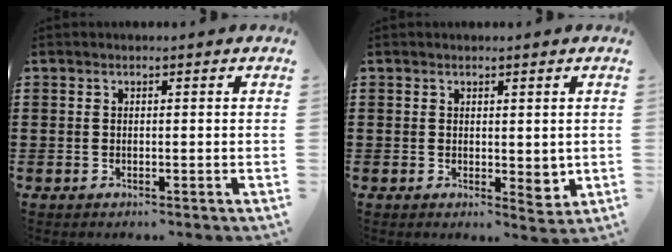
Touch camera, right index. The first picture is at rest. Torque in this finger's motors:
{"motor_torque": [0.84, 0.55, 0.25, 0.04]}